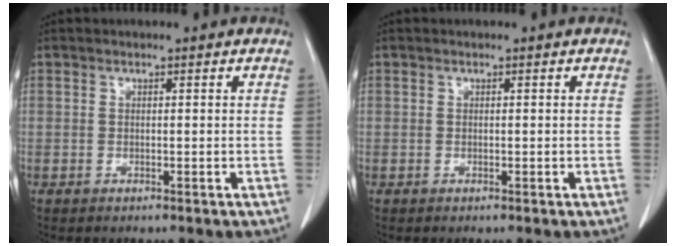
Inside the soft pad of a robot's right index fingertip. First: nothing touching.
{"total": 0.0}